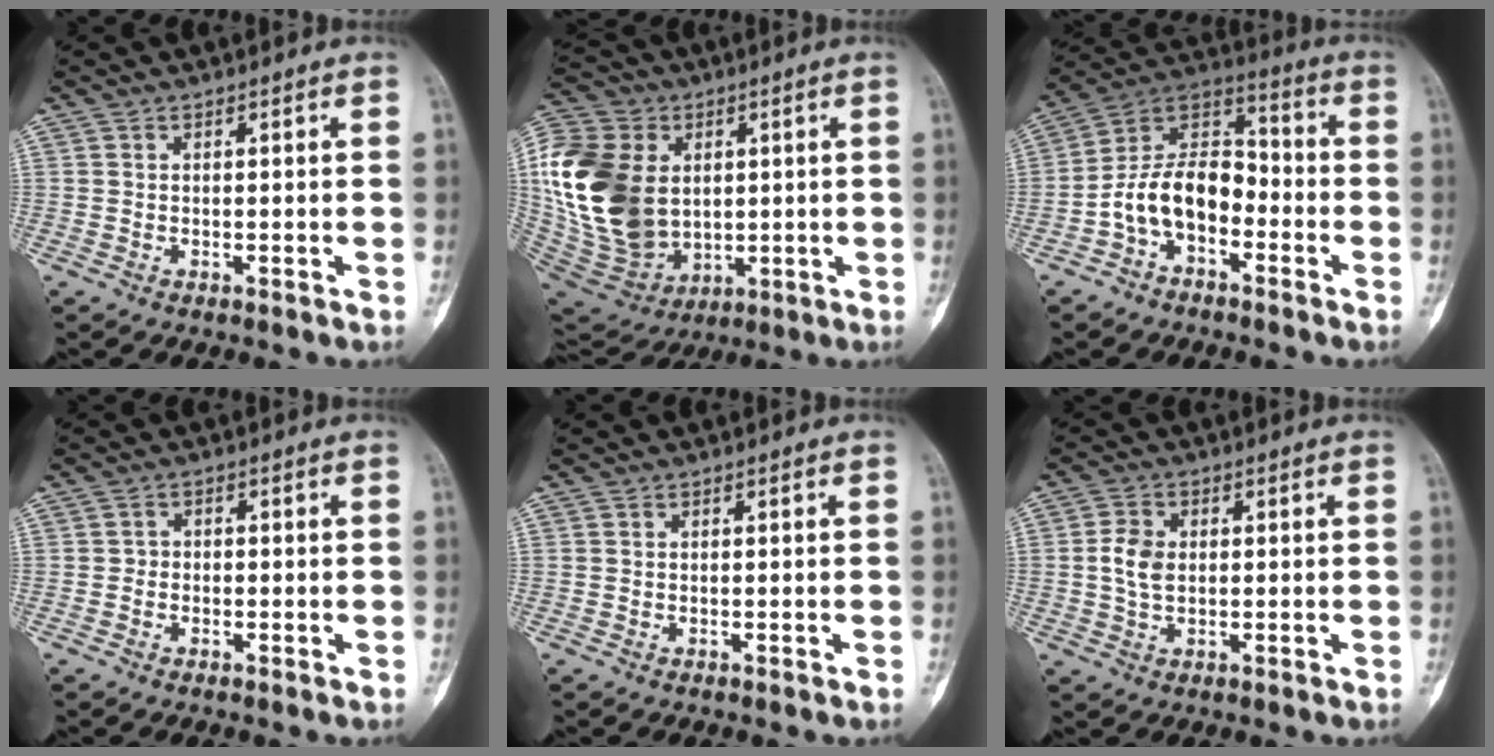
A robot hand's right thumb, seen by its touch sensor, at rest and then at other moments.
{"total": 25.0, "force": [2.6, 18.2, 17.0], "torque": [-0.351, -0.011, 0.064]}
{"total": 12.6, "force": [-4.4, 8.1, 8.7], "torque": [-0.139, 0.065, -0.091]}
{"total": 1.4, "force": [-0.5, 1.3, 0.3], "torque": [0.007, 0.007, -0.015]}
{"total": 0.0}
{"total": 5.0, "force": [0.3, 3.4, 3.6], "torque": [-0.068, 0.003, 0.004]}